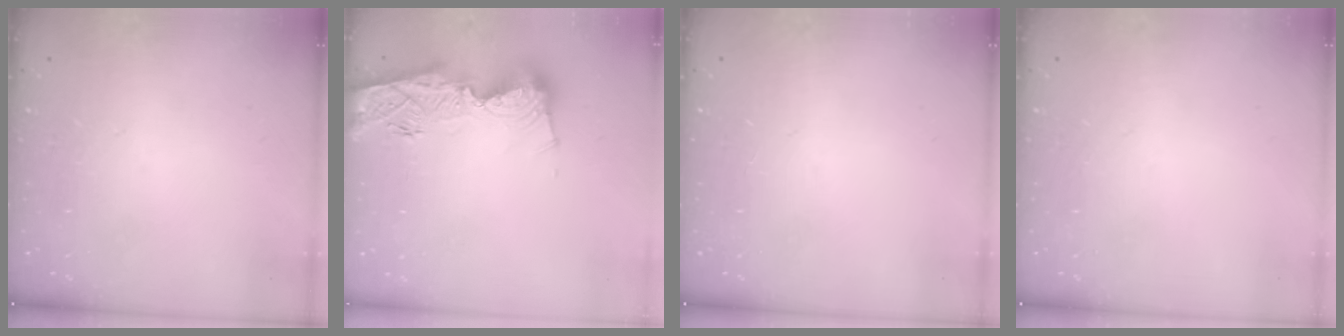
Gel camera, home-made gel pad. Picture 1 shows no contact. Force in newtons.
{"total": 16.1, "press": 16.0, "slide": 1.6}
{"total": 0.0}
{"total": 0.0}